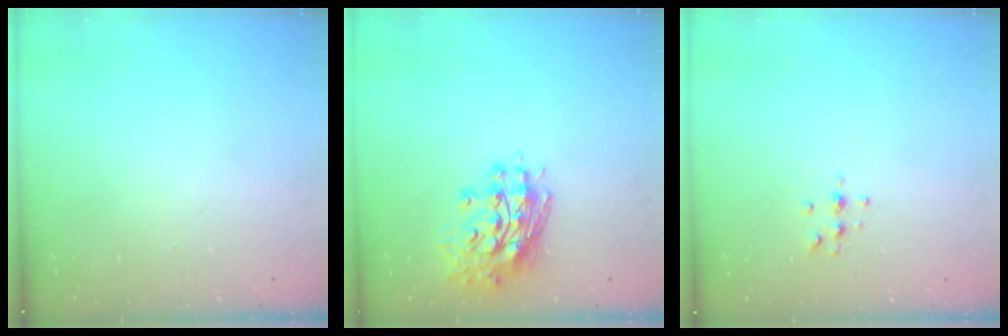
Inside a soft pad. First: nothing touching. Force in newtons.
{"total": 11.8, "press": 11.7, "slide": 1.3}
{"total": 4.9, "press": 4.9, "slide": 0.7}